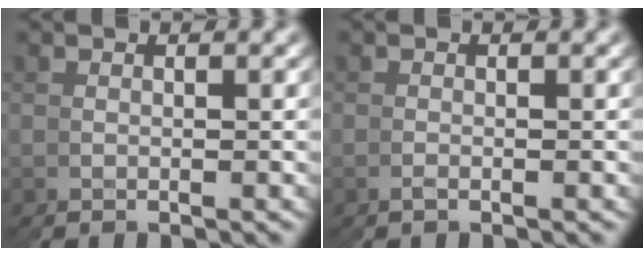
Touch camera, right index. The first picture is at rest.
{"total": 0.6, "force": [-0.4, -0.2, -0.4], "torque": [0.005, 0.004, -0.010]}